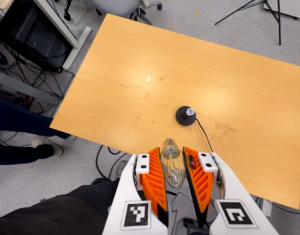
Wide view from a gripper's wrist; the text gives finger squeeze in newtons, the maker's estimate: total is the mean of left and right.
{"total": 16.4, "left": 18.0, "right": 14.8}